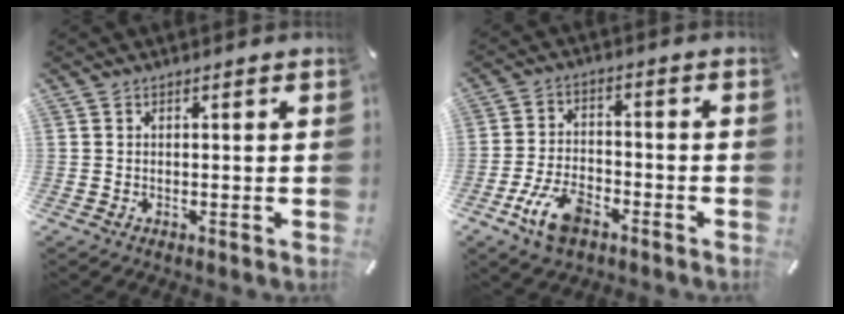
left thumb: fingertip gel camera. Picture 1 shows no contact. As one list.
[{"total": 9.7, "force": [-5.3, 5.2, 6.3], "torque": [-0.137, 0.016, -0.098]}]